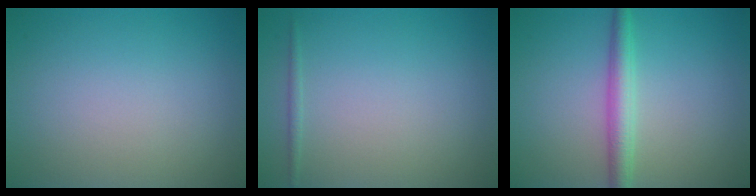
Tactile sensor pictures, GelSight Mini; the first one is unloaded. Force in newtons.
{"total": 0.5, "press": 0.5, "slide": 0.1}
{"total": 3.0, "press": 3.0, "slide": 0.1}